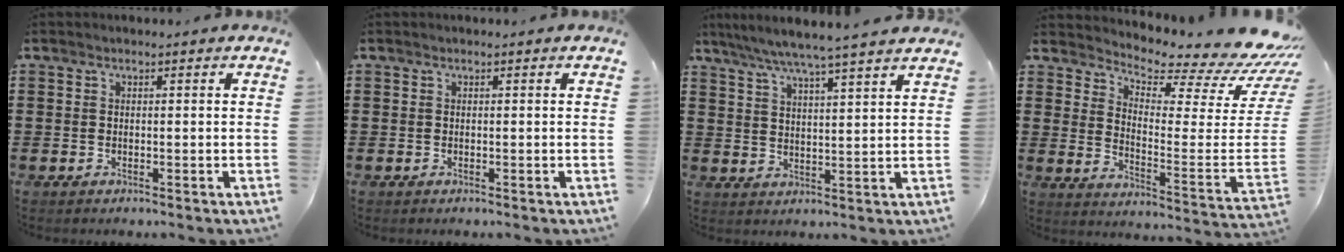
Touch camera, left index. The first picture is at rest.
{"total": 0.0}
{"total": 5.5, "force": [4.9, -0.6, 2.5], "torque": [-0.064, -0.025, 0.084]}
{"total": 5.0, "force": [4.4, 0.6, 2.3], "torque": [-0.047, -0.067, 0.065]}